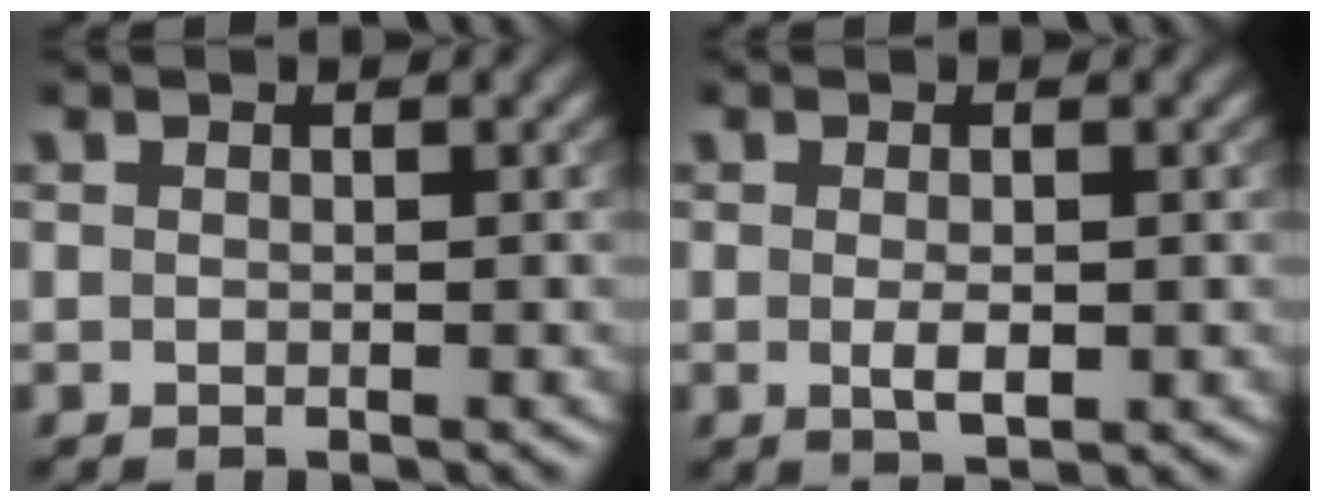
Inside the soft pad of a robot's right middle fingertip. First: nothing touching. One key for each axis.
{"total": 1.7, "fx": -0.2, "fy": 0.6, "fz": 1.5, "tx": -0.031, "ty": -0.006, "tz": -0.002}